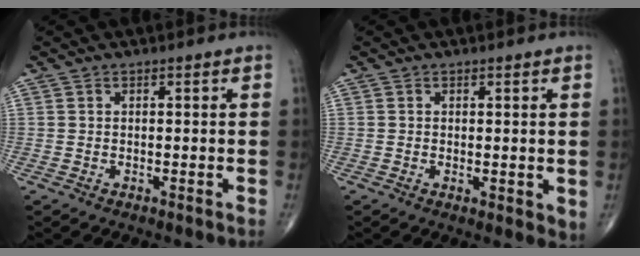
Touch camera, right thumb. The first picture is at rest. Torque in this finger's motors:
{"motor_torque": [-0.07, 0.02, -0.28, -0.09, -0.01]}